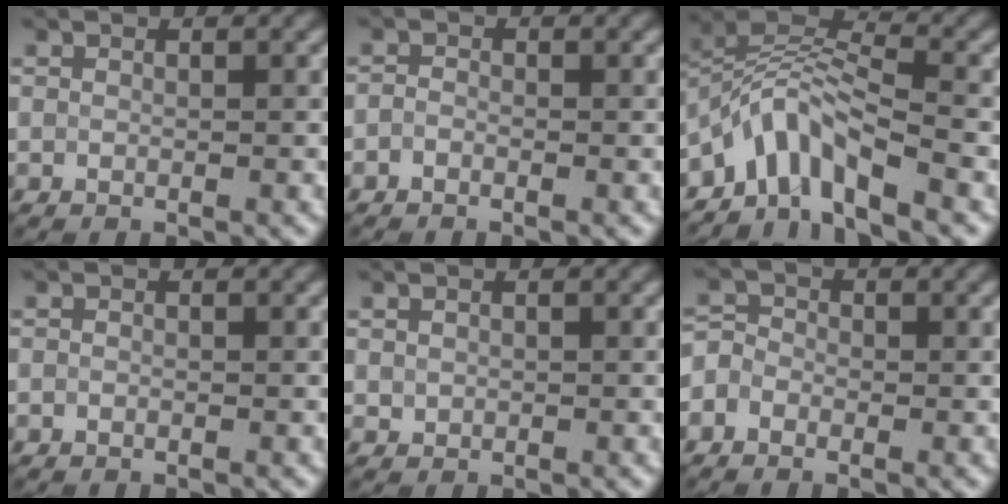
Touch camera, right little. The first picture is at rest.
{"total": 0.8, "force": [-0.6, 0.4, 0.3], "torque": [-0.005, 0.000, -0.016]}
{"total": 5.5, "force": [-3.7, 1.8, 3.6], "torque": [-0.054, 0.007, -0.080]}
{"total": 0.0}
{"total": 0.5, "force": [0.2, 0.5, 0.1], "torque": [0.002, -0.003, 0.006]}
{"total": 2.0, "force": [-1.1, 1.6, 0.7], "torque": [-0.003, 0.009, -0.027]}